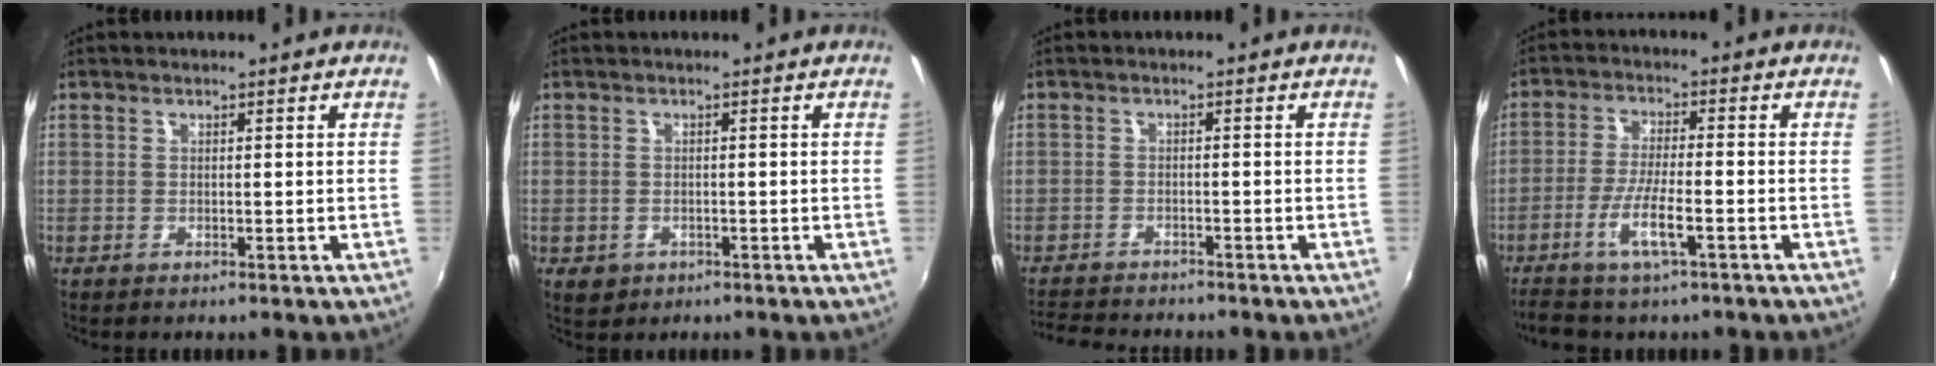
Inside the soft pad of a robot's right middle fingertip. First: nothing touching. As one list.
[{"total": 2.7, "force": [-1.0, 2.2, 1.2], "torque": [-0.026, -0.005, -0.010]}, {"total": 7.0, "force": [-6.6, 1.3, 2.0], "torque": [-0.061, -0.014, -0.107]}, {"total": 7.3, "force": [-4.4, 1.2, 5.7], "torque": [-0.126, -0.006, -0.082]}]